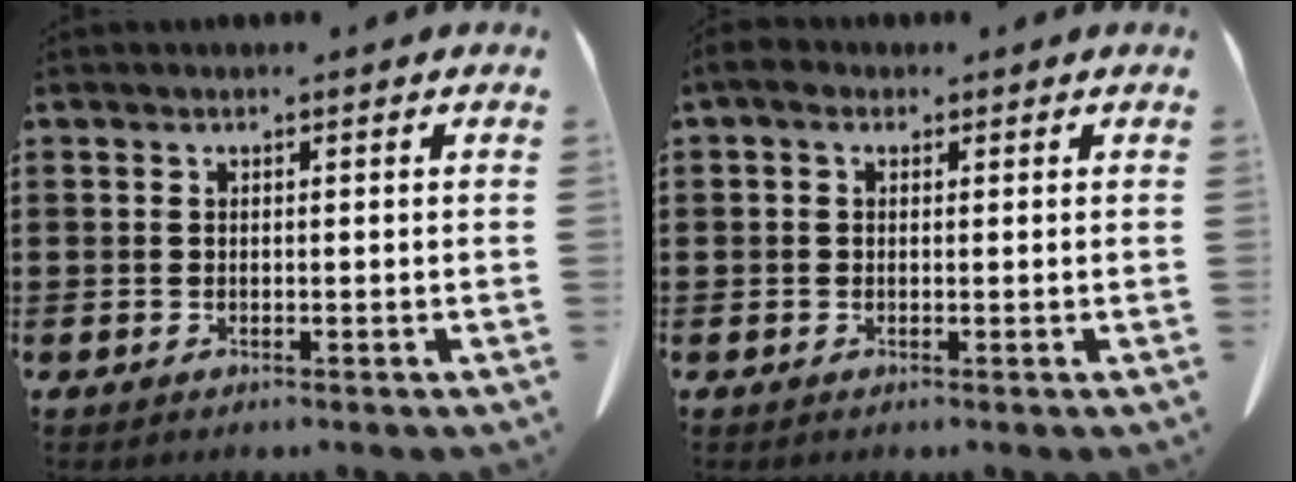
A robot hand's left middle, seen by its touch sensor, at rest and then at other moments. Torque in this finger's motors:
{"motor_torque": [0.19, -0.23, 0.19, 0.05]}